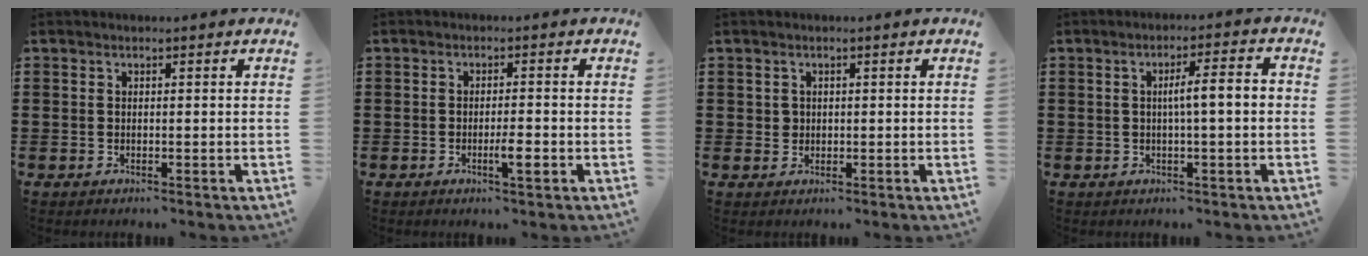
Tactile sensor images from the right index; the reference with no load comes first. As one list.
[{"total": 2.9, "force": [-1.2, 0.5, 2.6], "torque": [-0.043, 0.001, -0.022]}, {"total": 1.1, "force": [0.3, 1.0, 0.3], "torque": [-0.008, 0.004, 0.007]}, {"total": 4.2, "force": [-0.1, 0.4, 4.2], "torque": [-0.075, 0.004, -0.007]}]